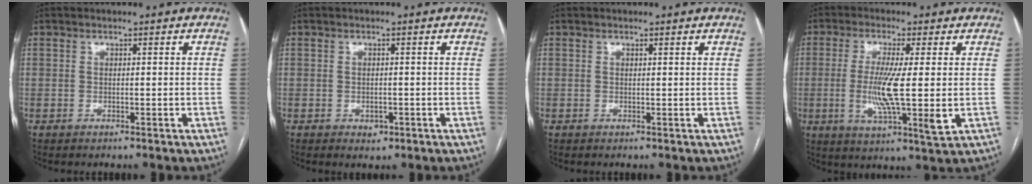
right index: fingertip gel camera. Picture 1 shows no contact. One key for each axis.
{"total": 1.6, "fx": -0.7, "fy": 1.1, "fz": 0.9, "tx": -0.011, "ty": 0.002, "tz": -0.003}
{"total": 0.6, "fx": 0.6, "fy": 0.1, "fz": 0.1, "tx": -0.012, "ty": 0.002, "tz": 0.003}
{"total": 10.5, "fx": -0.4, "fy": 0.7, "fz": 10.4, "tx": -0.199, "ty": -0.017, "tz": -0.010}